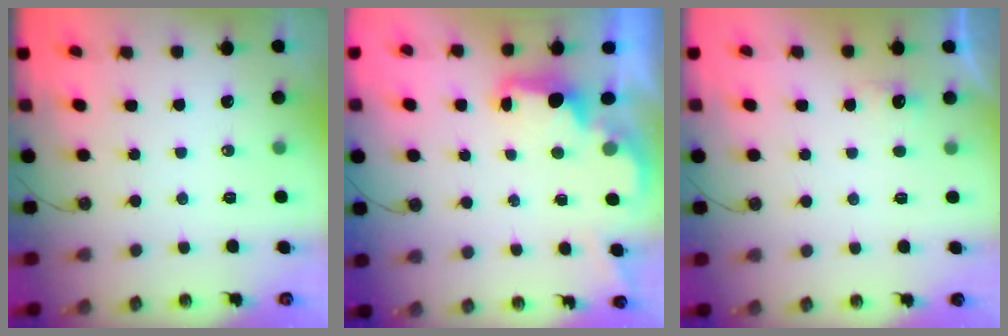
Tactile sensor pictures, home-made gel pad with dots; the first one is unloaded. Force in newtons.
{"total": 2.2, "press": 2.1, "slide": 0.8}
{"total": 2.2, "press": 2.0, "slide": 0.9}